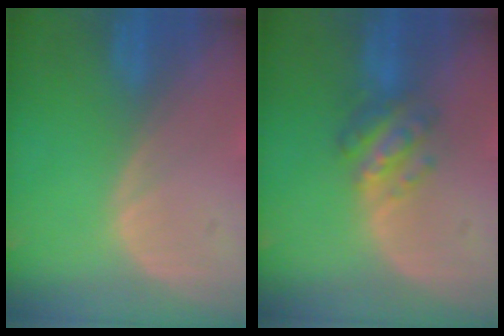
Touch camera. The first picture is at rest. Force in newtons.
{"total": 5.4, "press": 5.0, "slide": 1.9}